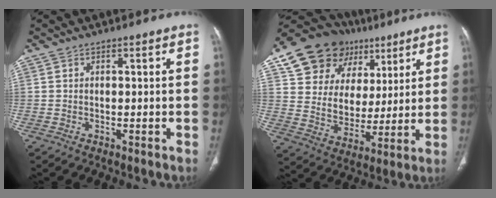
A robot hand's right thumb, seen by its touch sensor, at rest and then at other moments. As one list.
[{"total": 20.9, "force": [10.0, 15.8, 9.4], "torque": [-0.116, 0.007, 0.178]}]